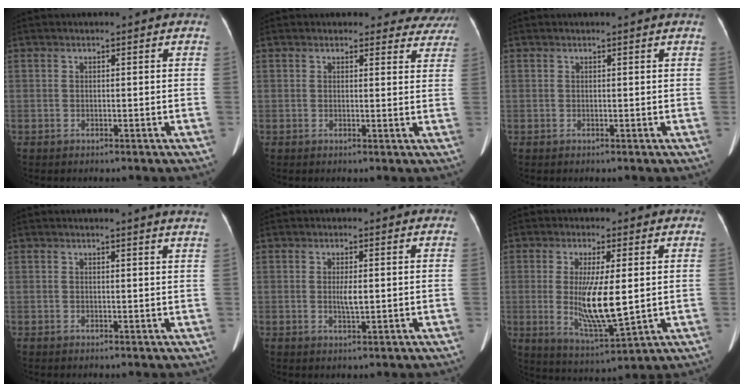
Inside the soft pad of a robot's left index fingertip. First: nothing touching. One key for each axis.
{"total": 8.5, "fx": 8.0, "fy": 2.9, "fz": 0.3, "tx": 0.047, "ty": -0.024, "tz": 0.052}
{"total": 0.8, "fx": 0.6, "fy": -0.4, "fz": 0.2, "tx": -0.009, "ty": -0.014, "tz": 0.008}
{"total": 5.1, "fx": 4.6, "fy": -0.8, "fz": 2.1, "tx": -0.019, "ty": -0.021, "tz": 0.027}
{"total": 1.8, "fx": -0.3, "fy": 0.4, "fz": 1.7, "tx": -0.034, "ty": -0.020, "tz": -0.006}
{"total": 9.4, "fx": -0.2, "fy": 1.5, "fz": 9.2, "tx": -0.178, "ty": -0.043, "tz": 0.001}